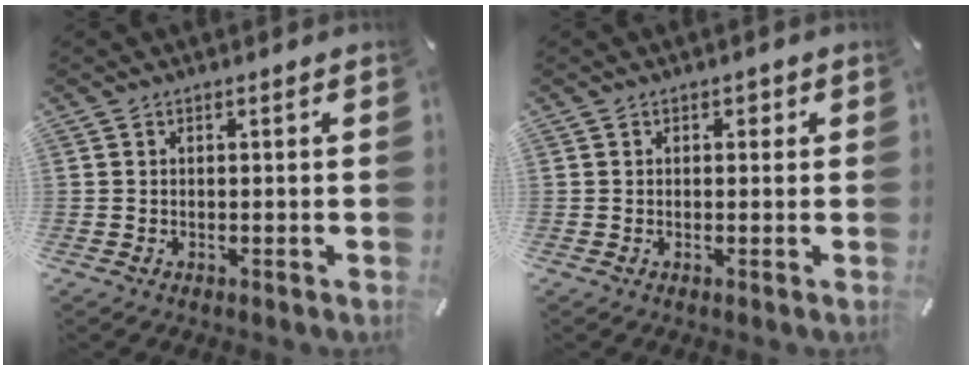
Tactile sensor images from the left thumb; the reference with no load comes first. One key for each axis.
{"total": 1.2, "fx": 0.3, "fy": 1.0, "fz": 0.5, "tx": -0.002, "ty": 0.006, "tz": 0.001}